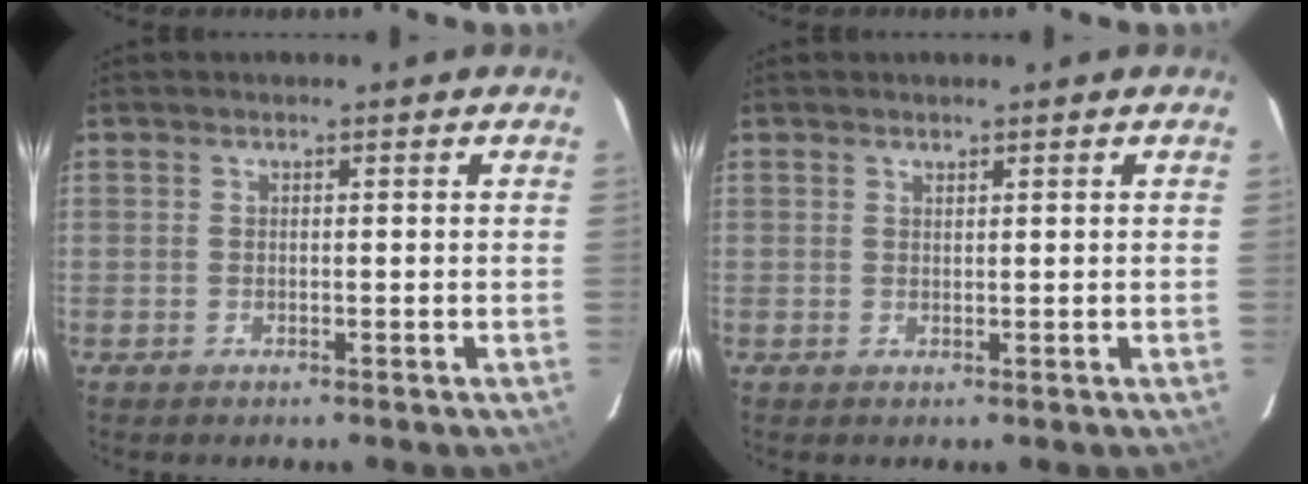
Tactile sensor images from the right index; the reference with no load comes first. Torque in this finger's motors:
{"motor_torque": [0.12, 0.08, -0.02, 0.00]}